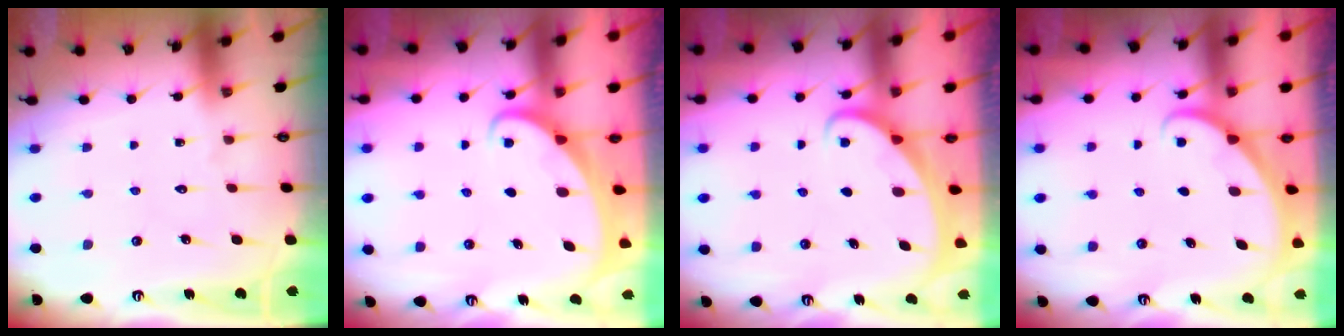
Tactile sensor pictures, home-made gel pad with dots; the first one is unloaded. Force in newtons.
{"total": 1.5, "press": 1.5, "slide": 0.1}
{"total": 1.9, "press": 1.9, "slide": 0.2}
{"total": 2.8, "press": 2.8, "slide": 0.1}